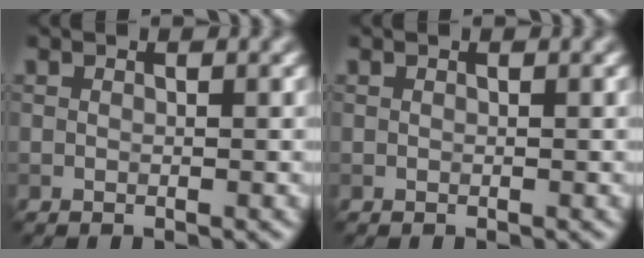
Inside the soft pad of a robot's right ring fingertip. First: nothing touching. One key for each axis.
{"total": 0.0}